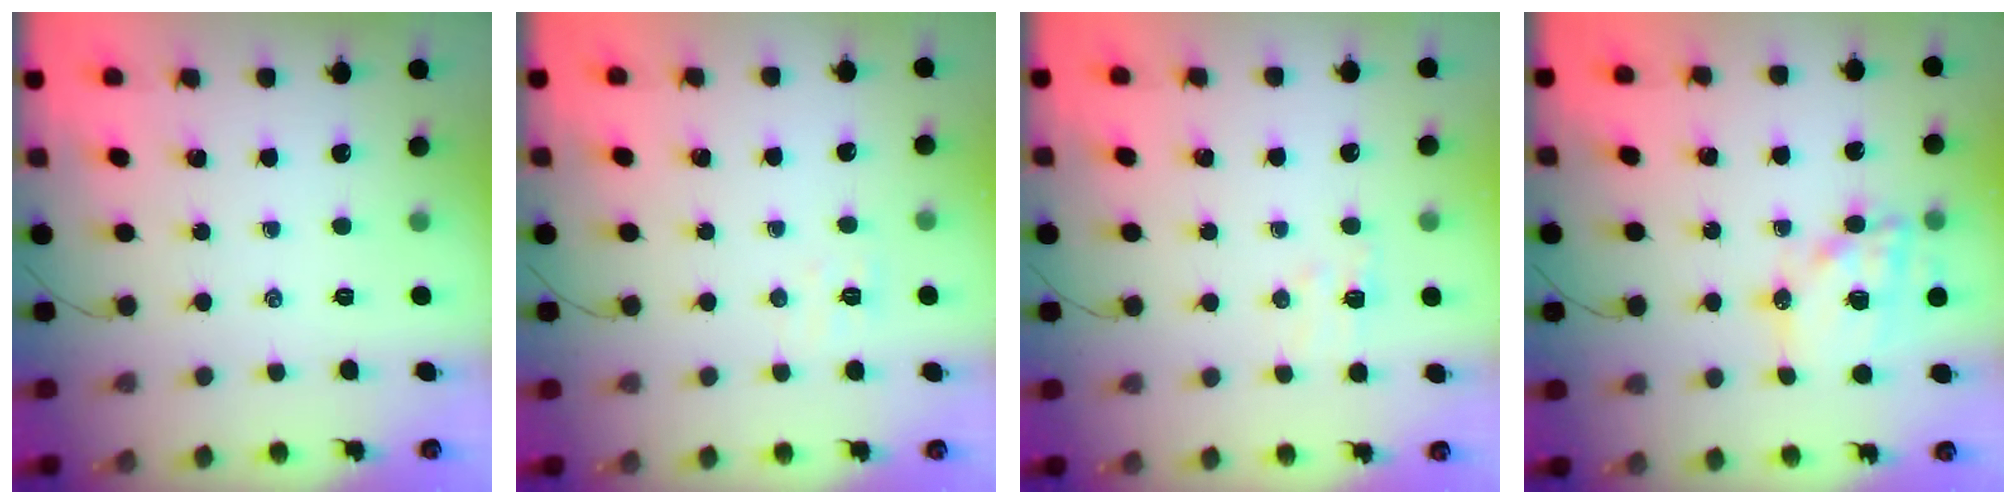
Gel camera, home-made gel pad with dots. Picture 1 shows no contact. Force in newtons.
{"total": 4.4, "press": 4.3, "slide": 0.8}
{"total": 5.0, "press": 4.8, "slide": 1.0}
{"total": 15.9, "press": 15.5, "slide": 3.9}